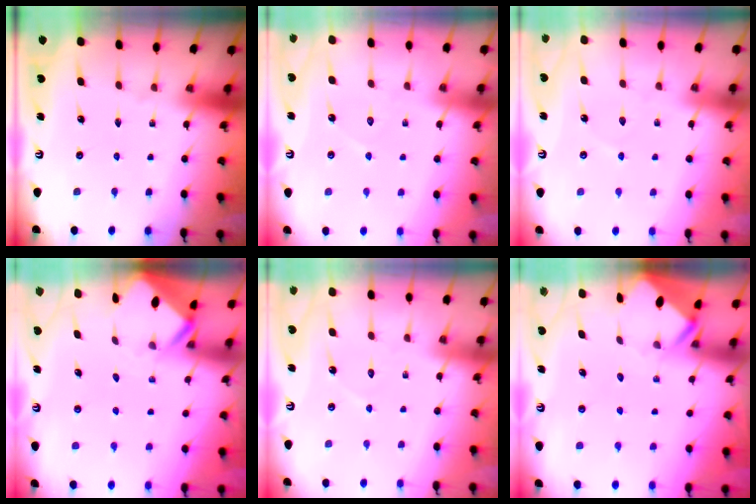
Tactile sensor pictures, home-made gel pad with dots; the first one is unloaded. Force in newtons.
{"total": 5.9, "press": 5.8, "slide": 0.7}
{"total": 3.0, "press": 3.0, "slide": 0.5}
{"total": 2.6, "press": 2.6, "slide": 0.2}
{"total": 4.0, "press": 4.0, "slide": 0.4}
{"total": 3.9, "press": 3.9, "slide": 0.4}